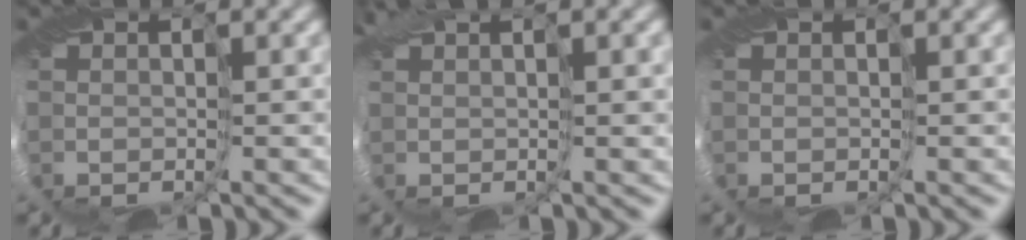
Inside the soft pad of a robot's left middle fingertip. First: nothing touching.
{"total": 4.7, "force": [2.5, 1.1, 3.8], "torque": [-0.069, 0.015, 0.052]}
{"total": 0.0}